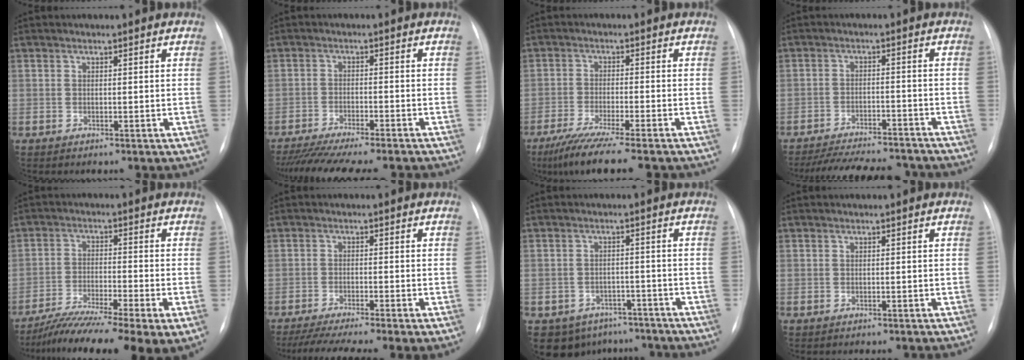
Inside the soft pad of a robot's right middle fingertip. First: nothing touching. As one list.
[{"total": 15.7, "force": [-13.9, 1.2, 7.2], "torque": [-0.117, -0.025, -0.198]}, {"total": 10.1, "force": [-8.0, -0.5, 6.2], "torque": [-0.098, -0.031, -0.129]}, {"total": 17.4, "force": [-15.8, 3.3, 6.6], "torque": [-0.134, -0.012, -0.217]}, {"total": 13.6, "force": [-9.3, 0.8, 9.8], "torque": [-0.159, -0.030, -0.156]}, {"total": 11.2, "force": [-8.5, 0.3, 7.3], "torque": [-0.115, -0.022, -0.135]}, {"total": 9.3, "force": [-6.9, 5.9, 1.6], "torque": [-0.022, 0.014, -0.083]}, {"total": 0.0}]